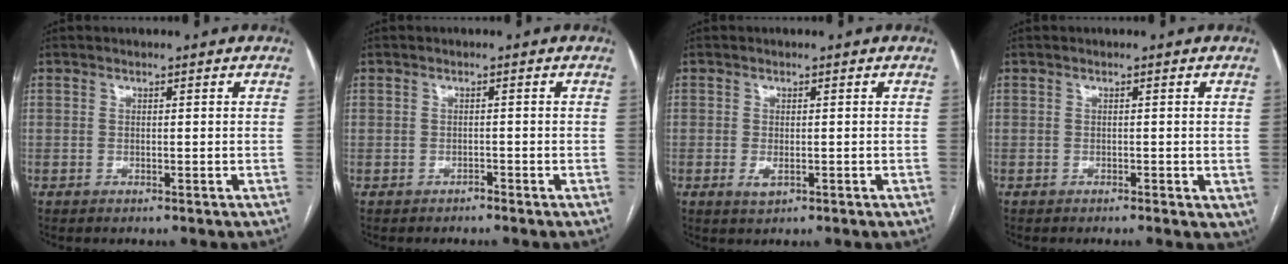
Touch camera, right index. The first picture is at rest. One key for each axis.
{"total": 0.8, "fx": -0.7, "fy": 0.4, "fz": -0.1, "tx": 0.000, "ty": 0.000, "tz": -0.017}
{"total": 1.6, "fx": -0.6, "fy": 0.8, "fz": 1.3, "tx": -0.022, "ty": -0.003, "tz": -0.007}
{"total": 1.9, "fx": -0.7, "fy": 0.9, "fz": 1.5, "tx": -0.011, "ty": -0.001, "tz": -0.011}